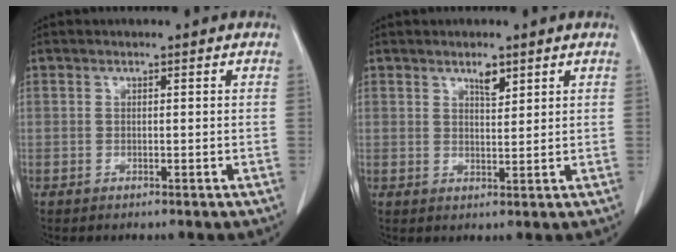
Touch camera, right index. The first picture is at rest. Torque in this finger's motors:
{"motor_torque": [0.03, 0.04, 0.04, 0.00]}